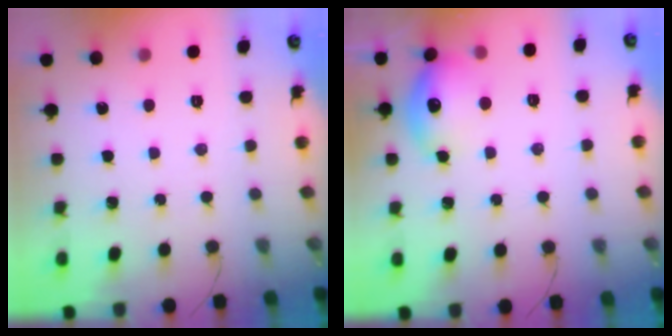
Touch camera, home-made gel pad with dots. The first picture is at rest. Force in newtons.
{"total": 14.1, "press": 14.1, "slide": 1.2}